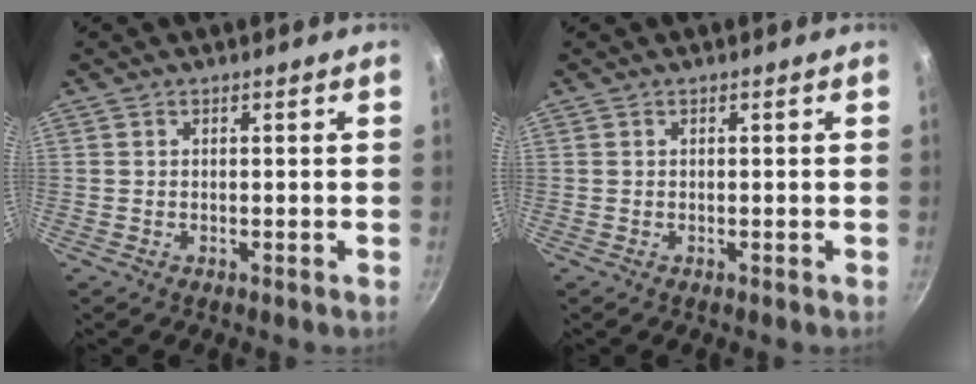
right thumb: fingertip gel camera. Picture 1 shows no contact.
{"total": 0.0}